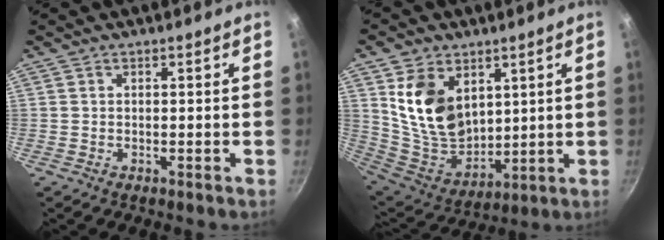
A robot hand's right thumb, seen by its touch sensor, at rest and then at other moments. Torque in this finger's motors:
{"motor_torque": [0.80, 2.99, 1.59, -0.20, 0.12]}